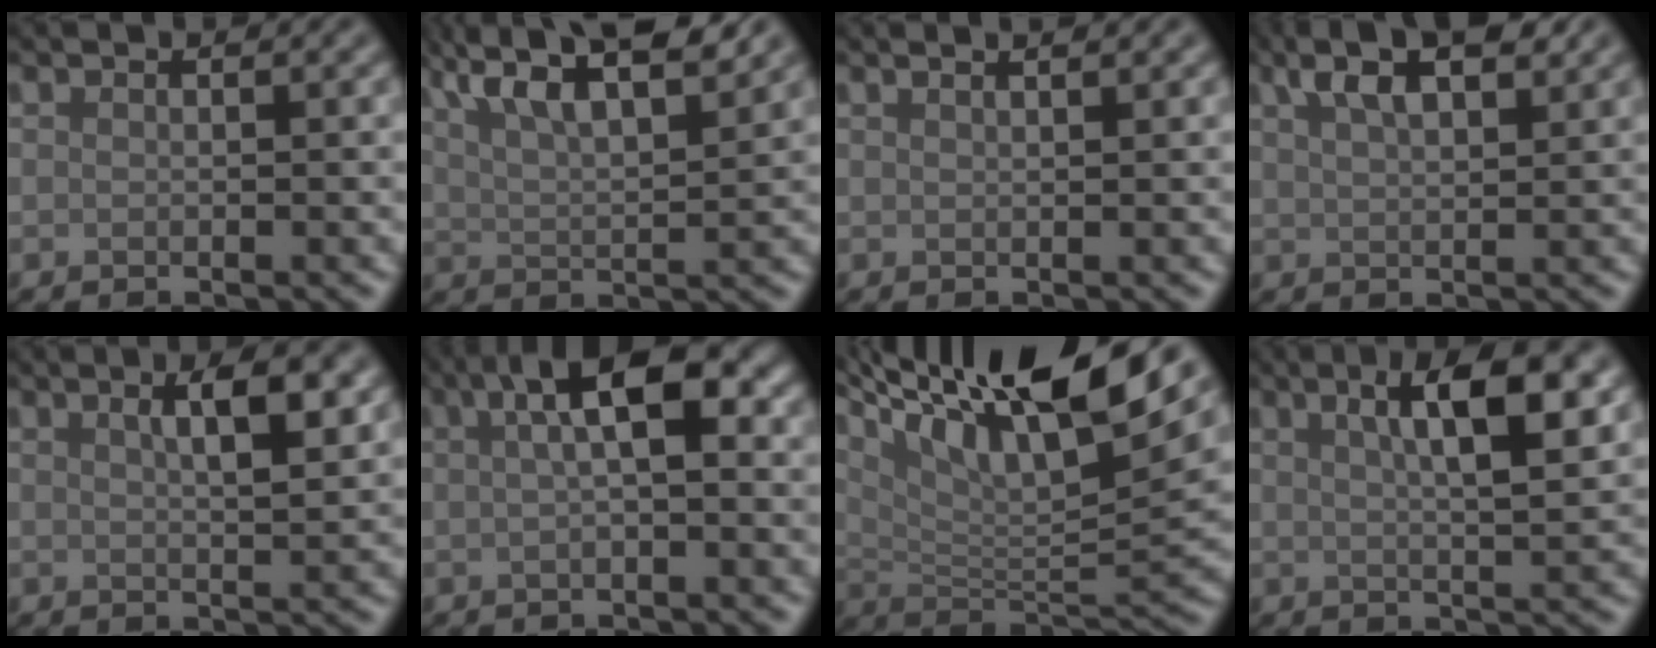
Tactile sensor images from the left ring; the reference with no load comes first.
{"total": 8.6, "force": [5.9, 2.4, 5.8], "torque": [-0.096, 0.023, 0.077]}
{"total": 2.8, "force": [1.9, 1.3, 1.6], "torque": [0.000, 0.013, -0.008]}
{"total": 5.8, "force": [3.6, 2.1, 4.0], "torque": [-0.071, 0.019, 0.055]}
{"total": 3.6, "force": [1.3, 1.0, 3.2], "torque": [-0.041, 0.008, 0.019]}
{"total": 5.0, "force": [1.3, 1.3, 4.6], "torque": [-0.070, 0.018, 0.013]}
{"total": 14.4, "force": [8.8, 3.2, 10.8], "torque": [-0.181, 0.008, 0.160]}
{"total": 6.2, "force": [2.1, 1.7, 5.6], "torque": [-0.073, 0.010, 0.029]}